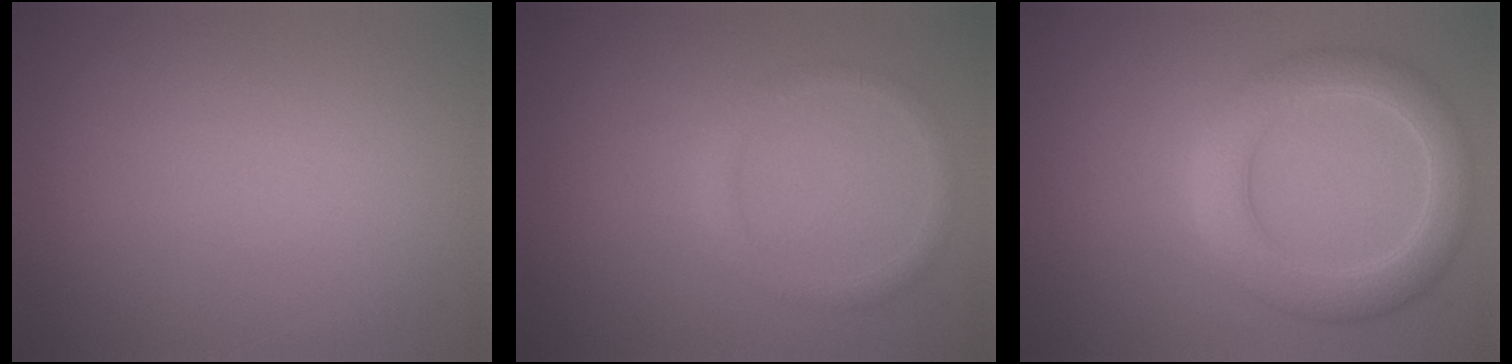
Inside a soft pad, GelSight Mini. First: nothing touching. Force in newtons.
{"total": 1.4, "press": 1.3, "slide": 0.2}
{"total": 4.8, "press": 4.8, "slide": 0.2}